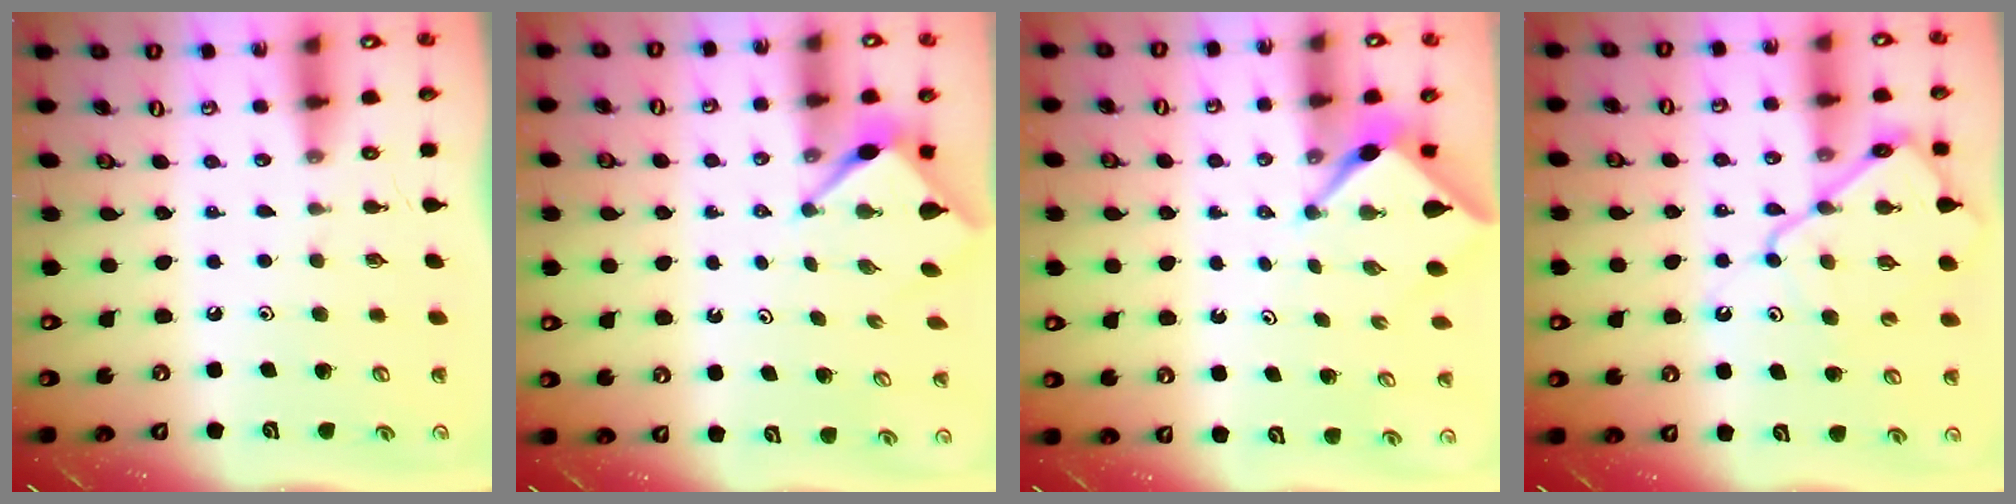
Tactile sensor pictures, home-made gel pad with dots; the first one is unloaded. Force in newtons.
{"total": 2.9, "press": 2.9, "slide": 0.3}
{"total": 2.3, "press": 2.3, "slide": 0.3}
{"total": 13.7, "press": 13.6, "slide": 1.4}